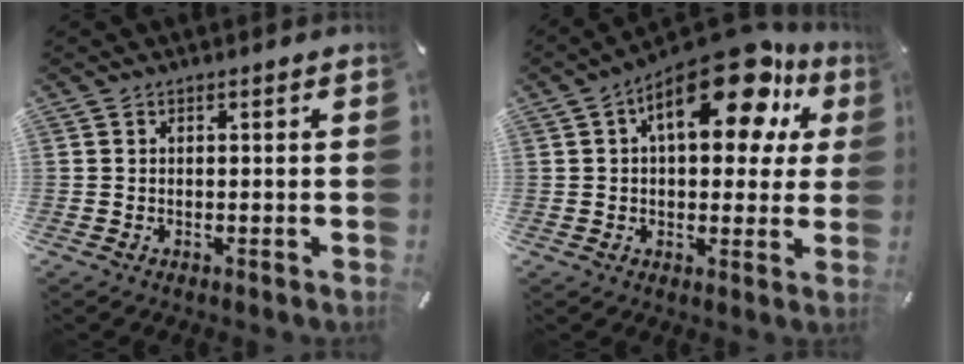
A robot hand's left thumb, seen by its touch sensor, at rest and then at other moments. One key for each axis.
{"total": 19.0, "fx": 9.1, "fy": 8.8, "fz": 14.1, "tx": -0.203, "ty": -0.040, "tz": 0.147}